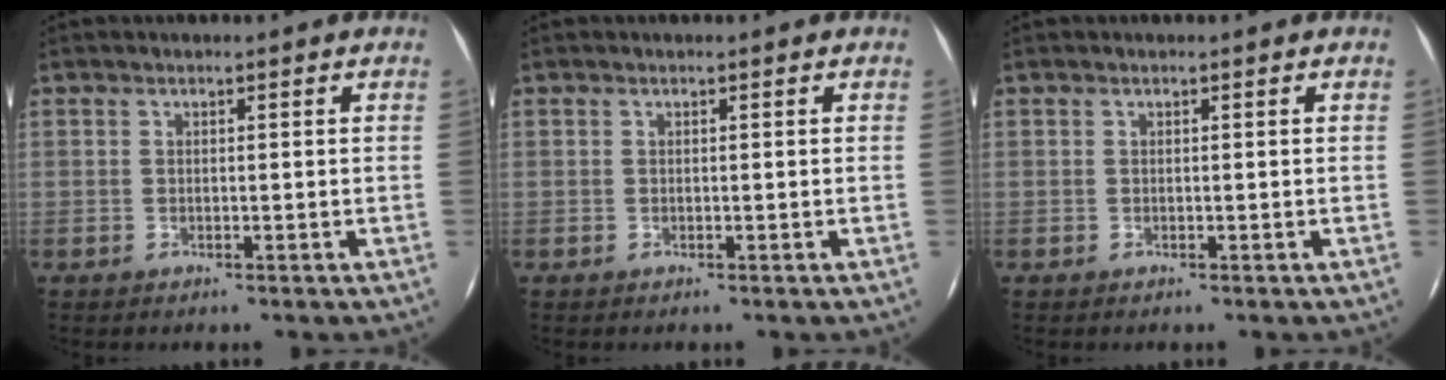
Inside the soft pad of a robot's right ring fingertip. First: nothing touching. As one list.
[{"total": 0.0}, {"total": 0.0}]